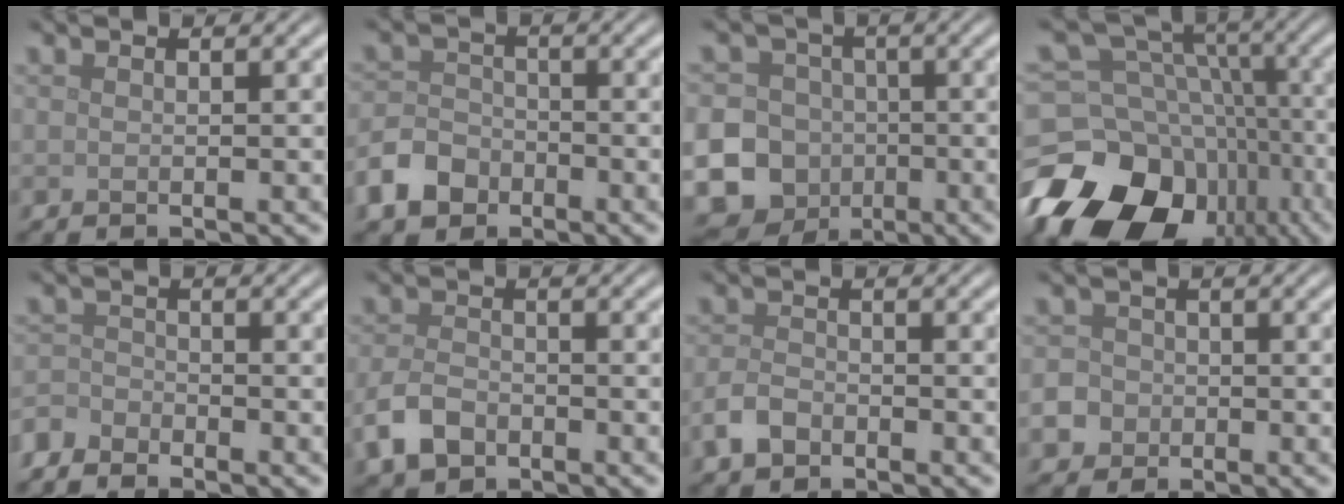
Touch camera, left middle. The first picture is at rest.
{"total": 3.9, "force": [-2.3, 2.8, 1.5], "torque": [-0.033, 0.001, -0.049]}
{"total": 19.0, "force": [-6.1, 17.4, 4.5], "torque": [-0.132, -0.034, -0.133]}
{"total": 19.0, "force": [-8.7, 14.6, 8.5], "torque": [-0.179, -0.026, -0.114]}
{"total": 2.4, "force": [-2.2, 0.8, 0.2], "torque": [-0.008, -0.001, -0.055]}
{"total": 3.3, "force": [-1.8, 2.1, 1.8], "torque": [-0.037, -0.003, -0.042]}
{"total": 2.1, "force": [-1.4, 1.2, 1.0], "torque": [-0.018, 0.001, -0.033]}
{"total": 5.8, "force": [-2.6, 5.0, 1.4], "torque": [-0.029, -0.014, -0.065]}